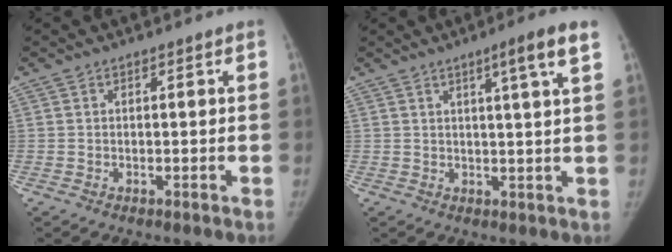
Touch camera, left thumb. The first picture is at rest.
{"total": 5.9, "force": [3.0, -0.5, 5.0], "torque": [-0.073, -0.014, 0.044]}